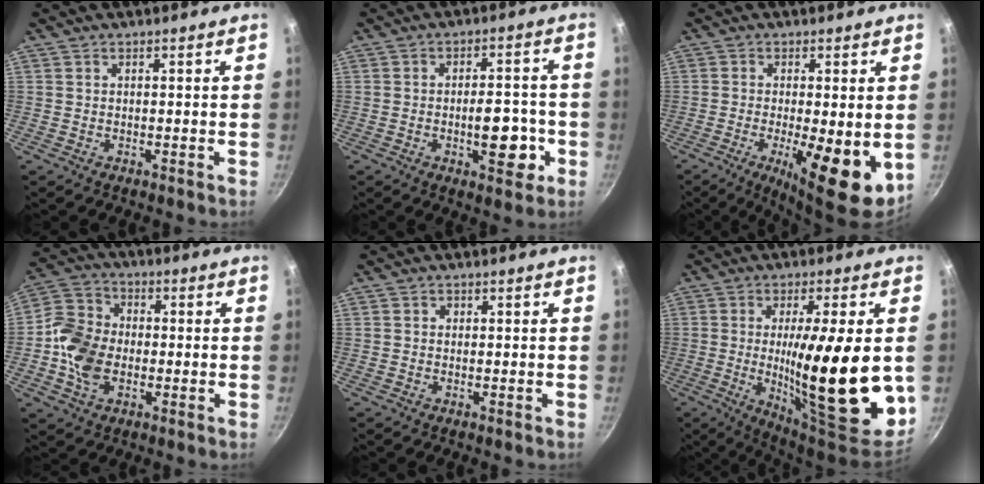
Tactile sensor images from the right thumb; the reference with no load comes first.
{"total": 9.5, "force": [-2.7, 4.3, 8.0], "torque": [-0.081, 0.015, -0.036]}
{"total": 12.2, "force": [-2.5, 3.5, 11.4], "torque": [-0.170, -0.011, -0.029]}
{"total": 12.0, "force": [-1.8, 8.8, 7.9], "torque": [-0.137, 0.020, -0.052]}
{"total": 0.7, "force": [0.0, 0.7, 0.2], "torque": [0.000, 0.003, -0.001]}
{"total": 24.6, "force": [-0.9, 6.1, 23.8], "torque": [-0.351, -0.020, -0.004]}